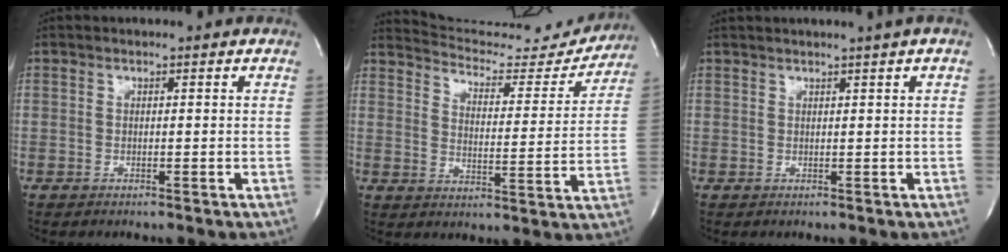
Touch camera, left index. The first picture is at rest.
{"total": 16.2, "force": [16.0, 2.0, 1.9], "torque": [-0.020, -0.047, 0.205]}
{"total": 2.2, "force": [1.6, -0.9, 1.2], "torque": [-0.012, 0.002, 0.029]}